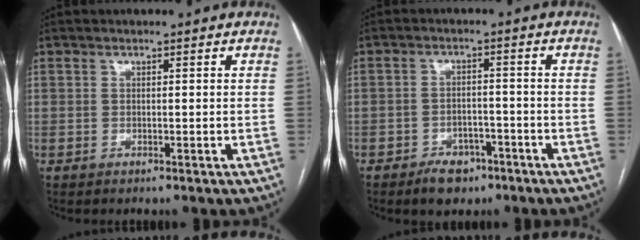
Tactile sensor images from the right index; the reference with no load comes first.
{"total": 5.2, "force": [-3.5, 3.2, 2.1], "torque": [-0.033, 0.005, -0.049]}